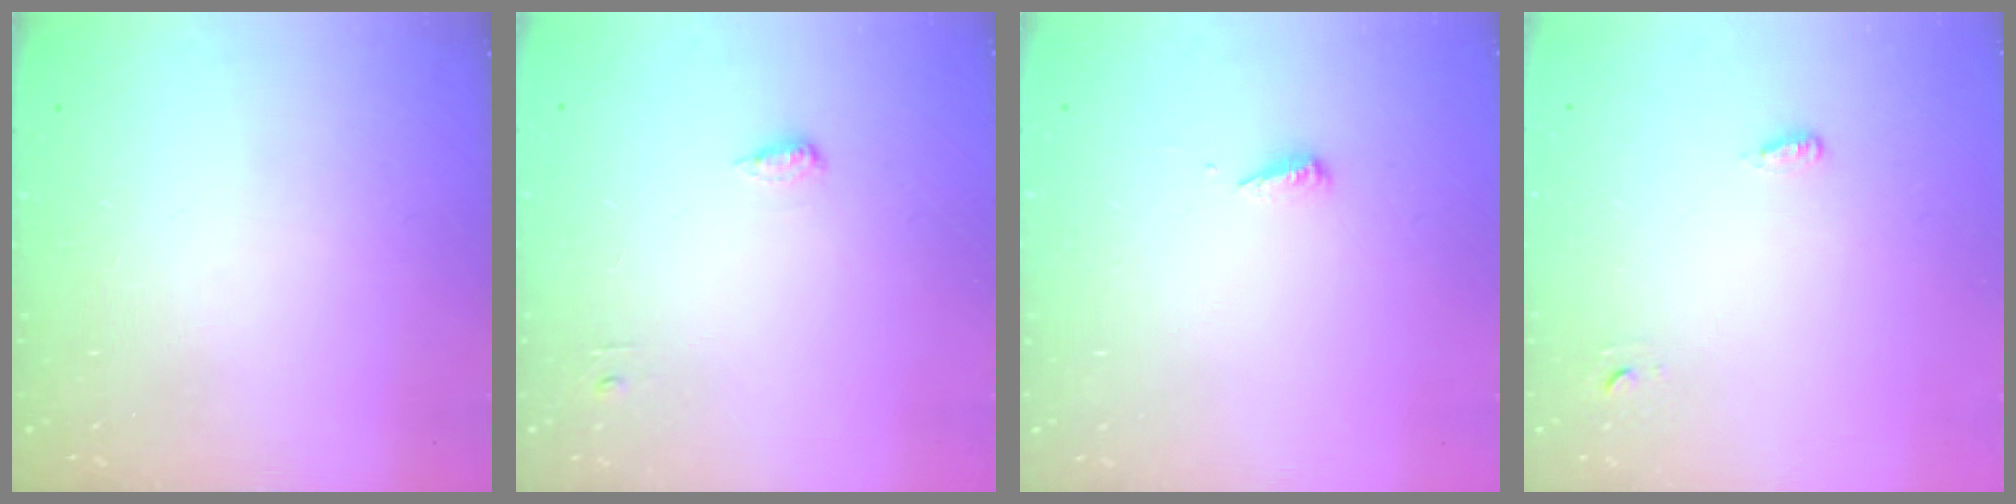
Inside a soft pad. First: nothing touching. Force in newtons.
{"total": 4.9, "press": 4.8, "slide": 1.0}
{"total": 2.5, "press": 2.5, "slide": 0.1}
{"total": 3.2, "press": 2.9, "slide": 1.4}